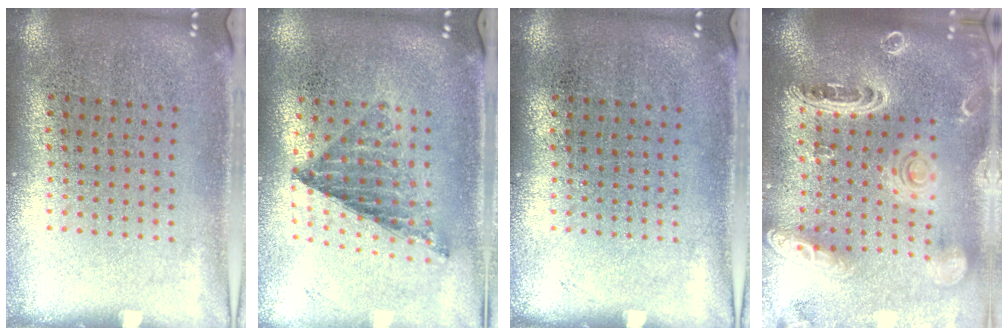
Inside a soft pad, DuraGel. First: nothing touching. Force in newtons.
{"total": 0.7, "press": 0.7, "slide": 0.1}
{"total": 0.0}
{"total": 2.8, "press": 2.4, "slide": 1.5}